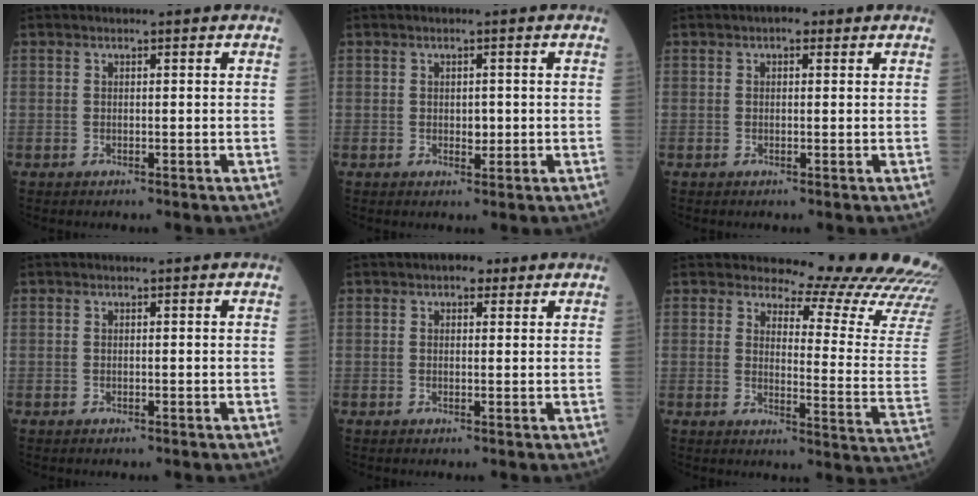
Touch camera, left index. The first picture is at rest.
{"total": 1.4, "force": [-0.2, 0.9, 1.0], "torque": [-0.012, -0.003, -0.003]}
{"total": 1.6, "force": [0.8, 0.9, 1.1], "torque": [-0.012, 0.005, 0.004]}
{"total": 0.0}
{"total": 2.2, "force": [1.3, 1.3, 1.2], "torque": [-0.014, 0.006, 0.012]}
{"total": 19.1, "force": [18.7, 0.4, 3.5], "torque": [-0.033, -0.165, 0.189]}